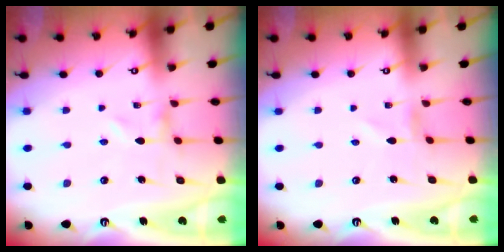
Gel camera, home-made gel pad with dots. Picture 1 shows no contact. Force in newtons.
{"total": 0.7, "press": 0.7, "slide": 0.2}